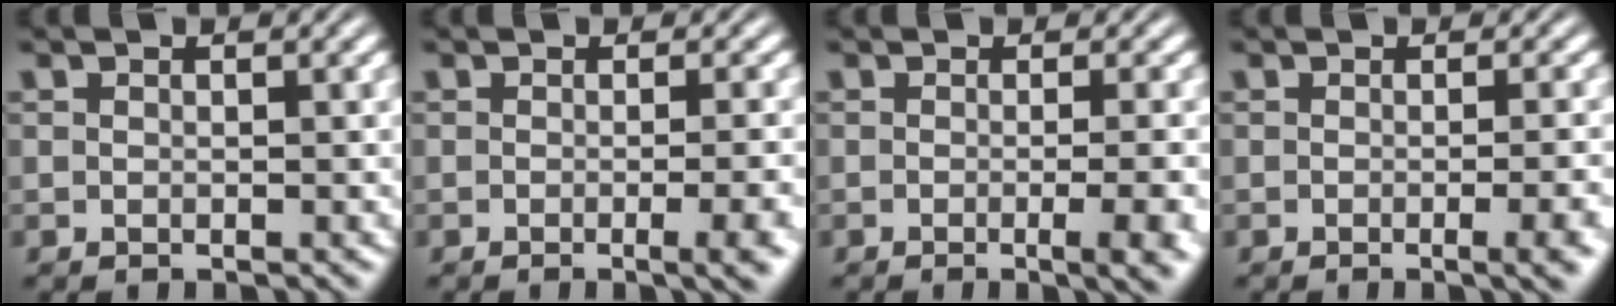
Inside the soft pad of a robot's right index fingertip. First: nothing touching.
{"total": 2.9, "force": [-1.4, -0.2, 2.5], "torque": [-0.028, -0.002, -0.021]}
{"total": 3.3, "force": [-1.4, -0.1, 3.0], "torque": [-0.036, -0.006, -0.021]}
{"total": 2.5, "force": [-1.2, -0.2, 2.1], "torque": [-0.027, -0.001, -0.018]}